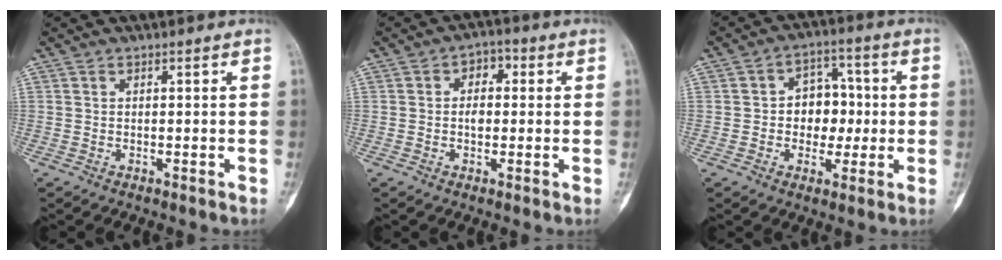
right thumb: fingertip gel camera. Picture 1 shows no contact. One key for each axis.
{"total": 4.5, "fx": 0.3, "fy": 3.3, "fz": 3.1, "tx": -0.035, "ty": 0.015, "tz": -0.006}
{"total": 9.0, "fx": -0.2, "fy": 6.9, "fz": 5.7, "tx": -0.031, "ty": 0.020, "tz": -0.007}